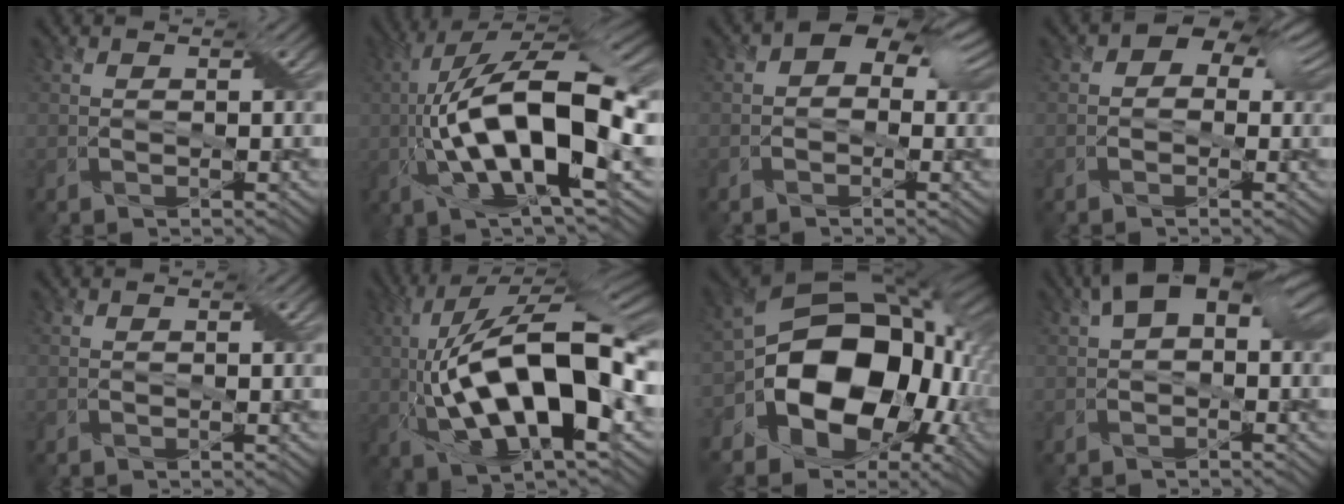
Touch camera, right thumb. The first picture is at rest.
{"total": 15.7, "force": [-1.8, 5.0, 14.8], "torque": [-0.281, 0.029, -0.040]}
{"total": 6.8, "force": [1.7, 4.7, 4.6], "torque": [-0.058, 0.034, -0.006]}
{"total": 6.2, "force": [1.9, 4.5, 3.9], "torque": [-0.049, 0.032, -0.006]}
{"total": 0.0}
{"total": 17.2, "force": [-0.8, 5.9, 16.1], "torque": [-0.301, 0.042, -0.023]}
{"total": 18.2, "force": [-3.6, 13.2, 11.9], "torque": [-0.209, -0.020, -0.062]}
{"total": 8.4, "force": [2.5, 4.7, 6.5], "torque": [-0.103, 0.009, 0.035]}